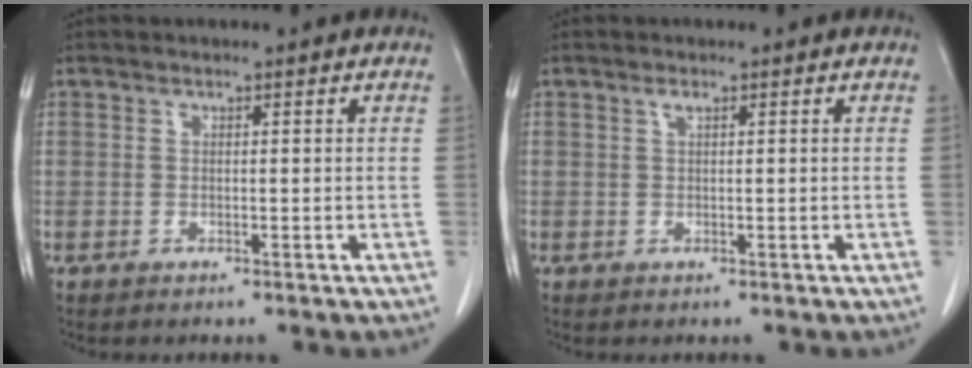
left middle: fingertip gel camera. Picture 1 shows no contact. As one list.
[{"total": 0.7, "force": [0.4, 0.1, 0.6], "torque": [-0.013, 0.001, 0.006]}]